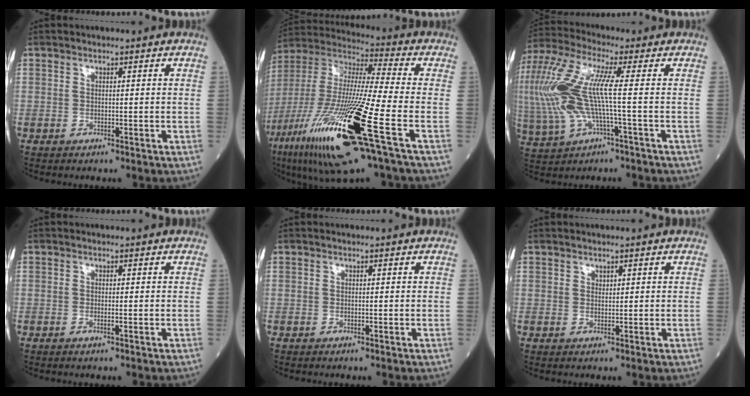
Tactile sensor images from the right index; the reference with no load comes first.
{"total": 25.9, "force": [-10.5, 1.8, 23.6], "torque": [-0.487, -0.062, -0.195]}
{"total": 16.1, "force": [0.5, 3.4, 15.7], "torque": [-0.382, 0.021, 0.007]}
{"total": 0.8, "force": [-0.2, -0.1, 0.7], "torque": [-0.018, -0.002, -0.004]}
{"total": 0.0}
{"total": 0.7, "force": [0.6, 0.4, 0.1], "torque": [0.003, -0.002, 0.007]}